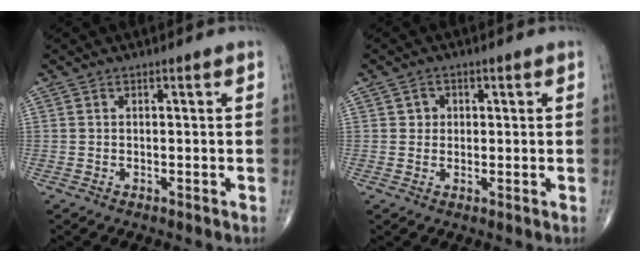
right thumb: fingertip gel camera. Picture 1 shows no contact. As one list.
[{"total": 2.4, "force": [0.5, 2.2, 0.8], "torque": [0.005, 0.002, 0.004]}]